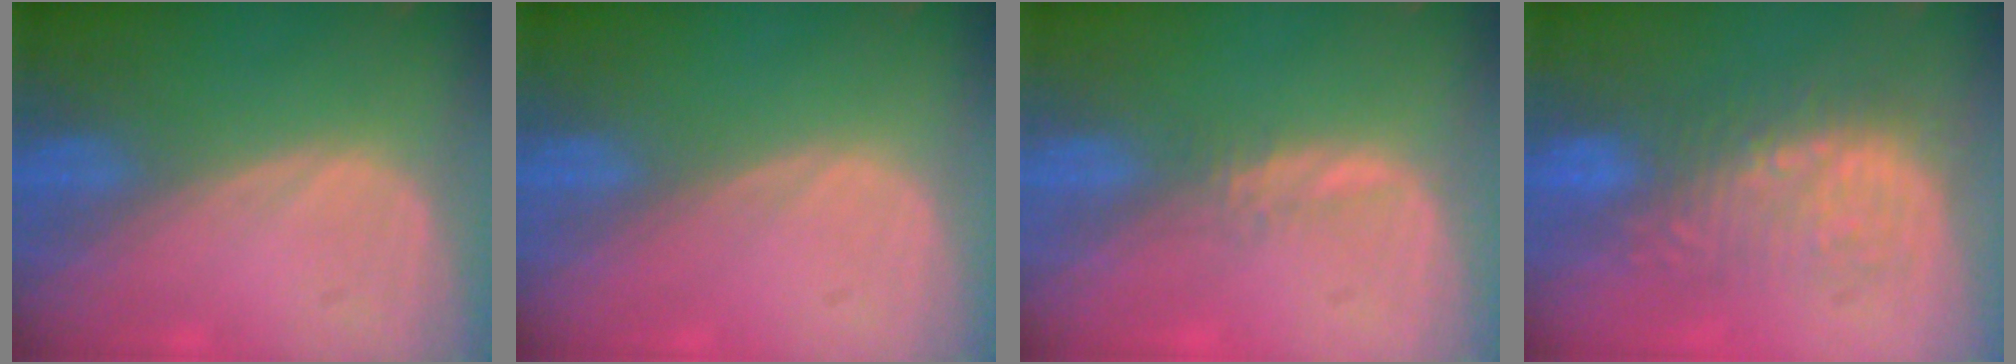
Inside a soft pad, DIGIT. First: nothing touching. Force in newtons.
{"total": 0.0}
{"total": 1.3, "press": 1.2, "slide": 0.5}
{"total": 8.8, "press": 8.5, "slide": 2.2}